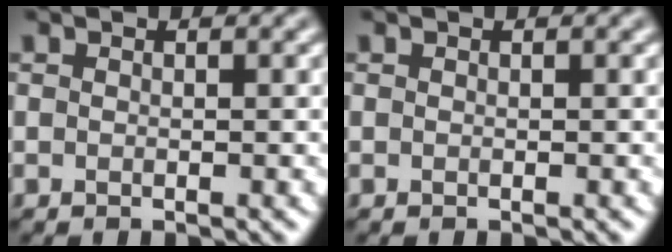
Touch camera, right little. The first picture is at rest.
{"total": 0.0}